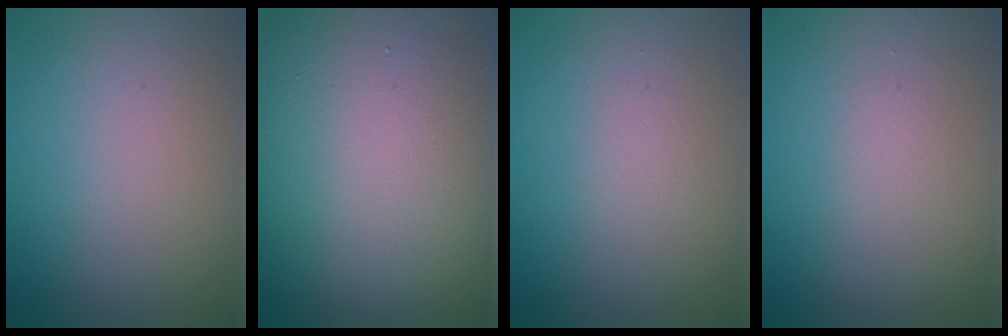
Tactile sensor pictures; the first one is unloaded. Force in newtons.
{"total": 19.8, "press": 19.8, "slide": 1.1}
{"total": 0.0}
{"total": 0.6, "press": 0.6, "slide": 0.1}